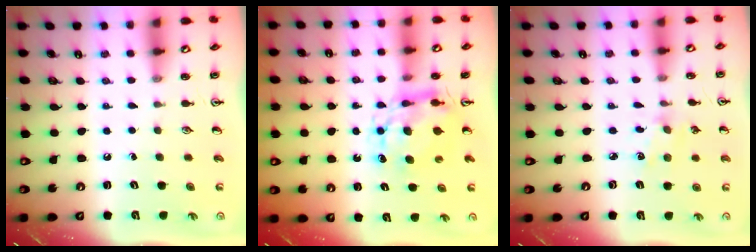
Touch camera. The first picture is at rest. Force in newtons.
{"total": 7.9, "press": 7.9, "slide": 0.8}
{"total": 1.7, "press": 1.7, "slide": 0.4}